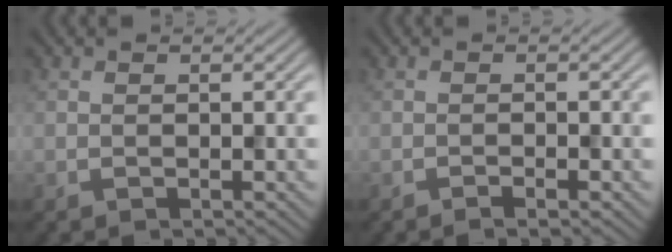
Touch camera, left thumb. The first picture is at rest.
{"total": 1.2, "force": [-0.9, 0.0, 0.8], "torque": [-0.014, 0.001, -0.014]}